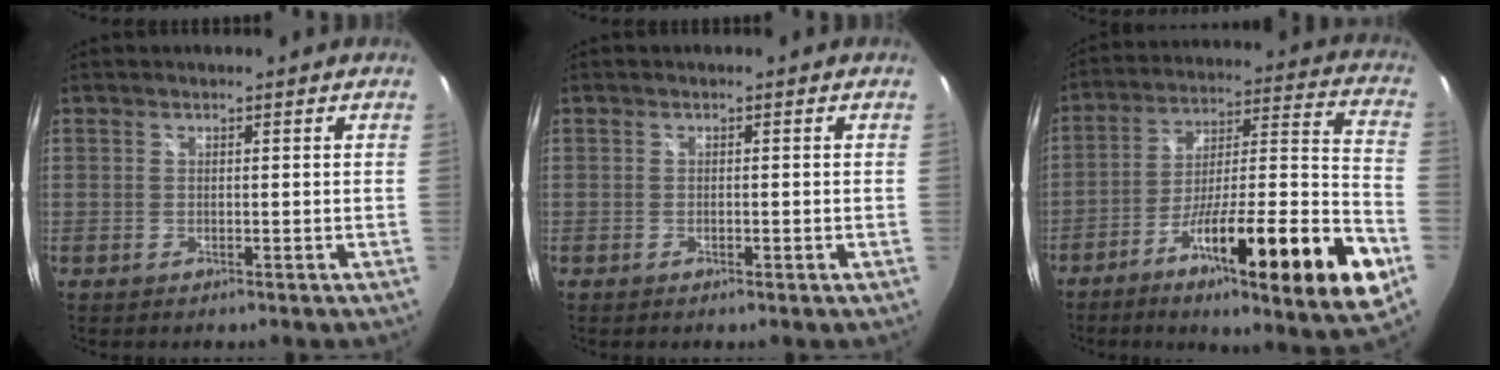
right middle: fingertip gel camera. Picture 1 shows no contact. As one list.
[{"total": 0.7, "force": [-0.4, 0.1, 0.6], "torque": [-0.008, 0.001, -0.008]}, {"total": 25.0, "force": [-11.5, 2.0, 22.1], "torque": [-0.319, -0.030, -0.181]}]